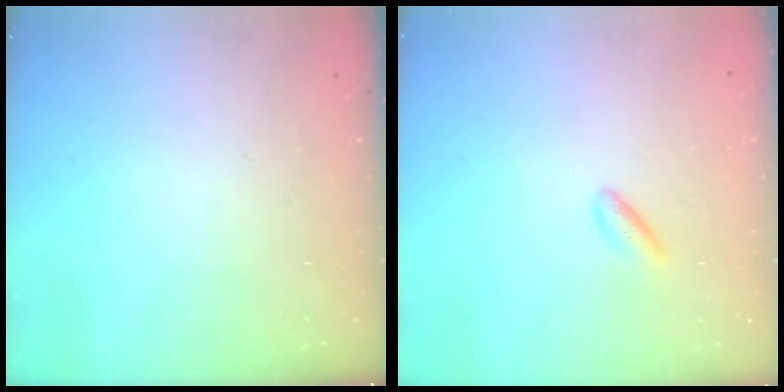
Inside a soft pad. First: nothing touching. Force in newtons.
{"total": 2.2, "press": 1.9, "slide": 1.1}